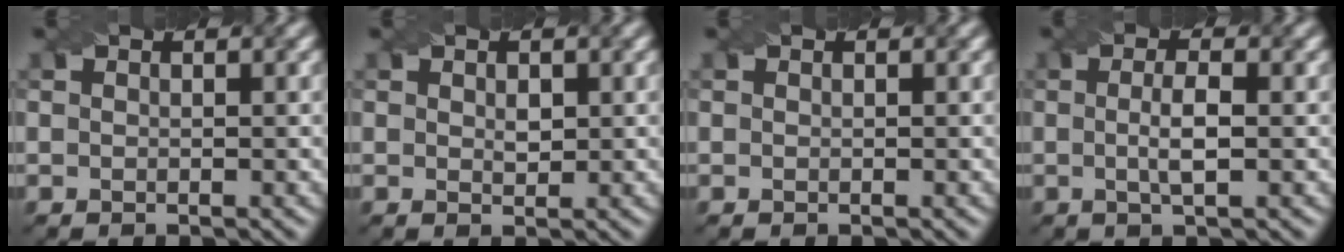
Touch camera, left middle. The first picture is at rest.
{"total": 1.1, "force": [0.3, 0.6, 0.8], "torque": [-0.013, -0.003, 0.007]}
{"total": 0.0}
{"total": 2.6, "force": [-0.1, 0.6, 2.5], "torque": [-0.048, 0.001, -0.004]}